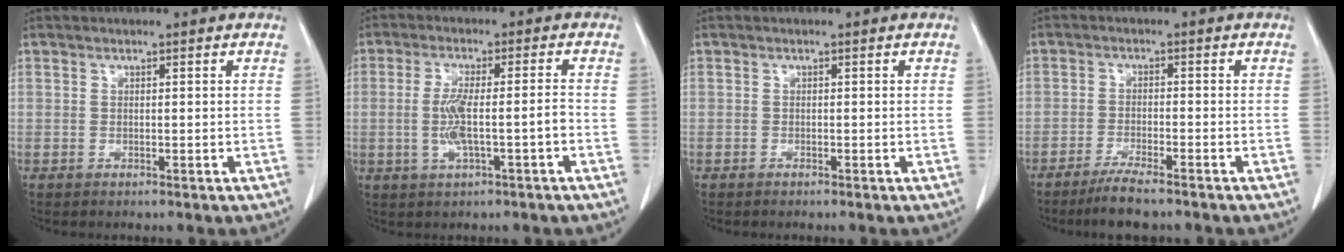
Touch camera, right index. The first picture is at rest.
{"total": 6.6, "force": [-1.4, 0.8, 6.3], "torque": [-0.128, 0.006, -0.023]}
{"total": 0.0}
{"total": 5.0, "force": [-4.0, 0.4, 2.9], "torque": [-0.052, -0.011, -0.067]}